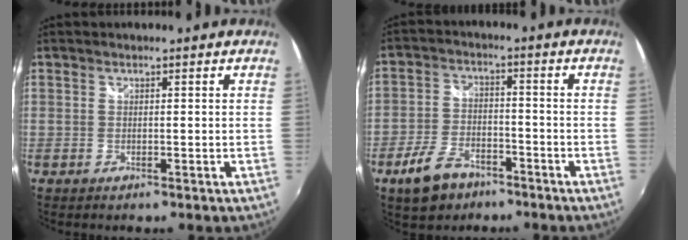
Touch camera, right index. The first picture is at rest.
{"total": 8.9, "force": [-5.9, 5.0, 4.5], "torque": [-0.113, -0.001, -0.103]}